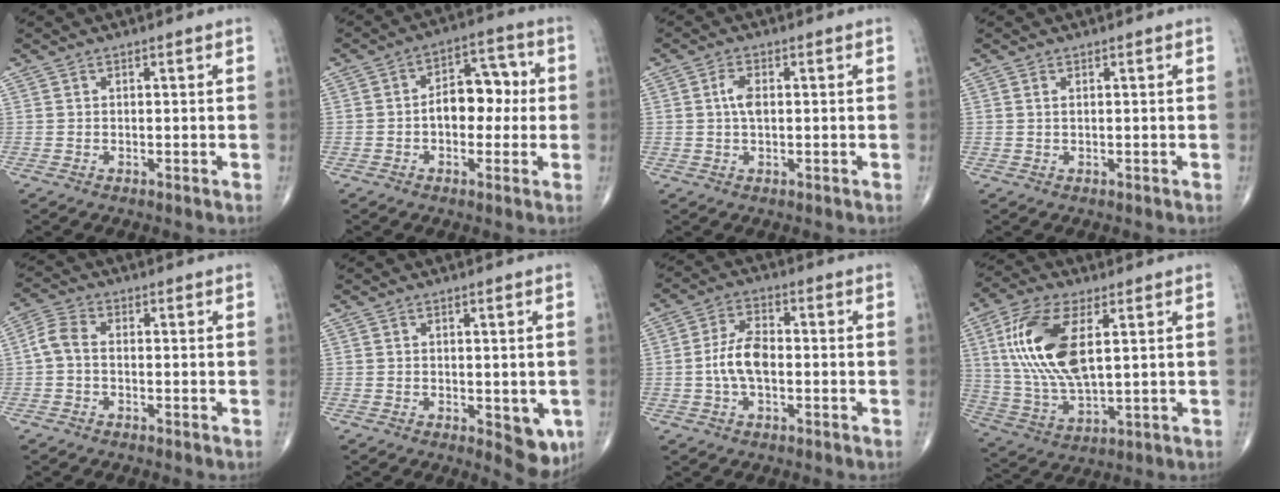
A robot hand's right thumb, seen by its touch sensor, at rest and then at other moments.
{"total": 9.3, "force": [-0.3, 6.1, 7.1], "torque": [-0.070, 0.033, -0.013]}
{"total": 3.2, "force": [0.3, 1.6, 2.8], "torque": [-0.059, 0.005, 0.002]}
{"total": 0.6, "force": [0.2, 0.2, 0.5], "torque": [-0.013, 0.005, 0.005]}
{"total": 4.1, "force": [-0.6, 2.5, 3.2], "torque": [-0.070, 0.014, -0.023]}
{"total": 6.0, "force": [-1.6, 2.8, 5.1], "torque": [-0.036, -0.007, -0.015]}
{"total": 6.9, "force": [-1.1, 3.5, 5.9], "torque": [-0.118, 0.019, -0.025]}
{"total": 16.9, "force": [4.1, 7.4, 14.6], "torque": [-0.305, -0.009, 0.084]}